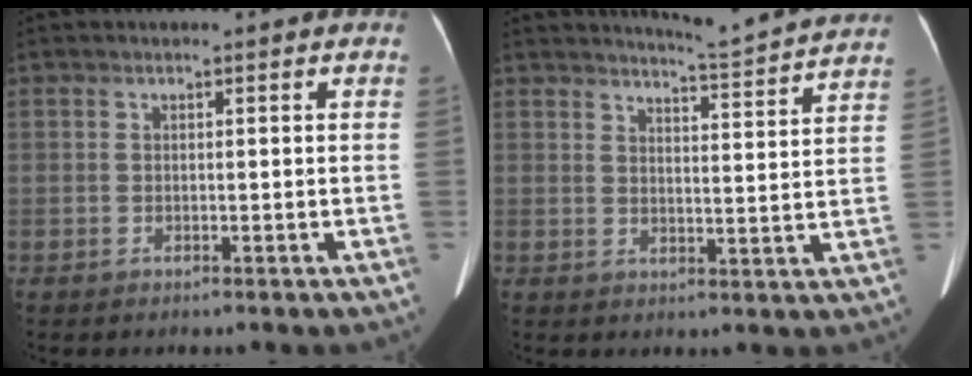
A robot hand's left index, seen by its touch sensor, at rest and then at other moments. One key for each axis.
{"total": 10.3, "fx": 10.0, "fy": -1.5, "fz": 2.0, "tx": -0.045, "ty": -0.031, "tz": 0.123}